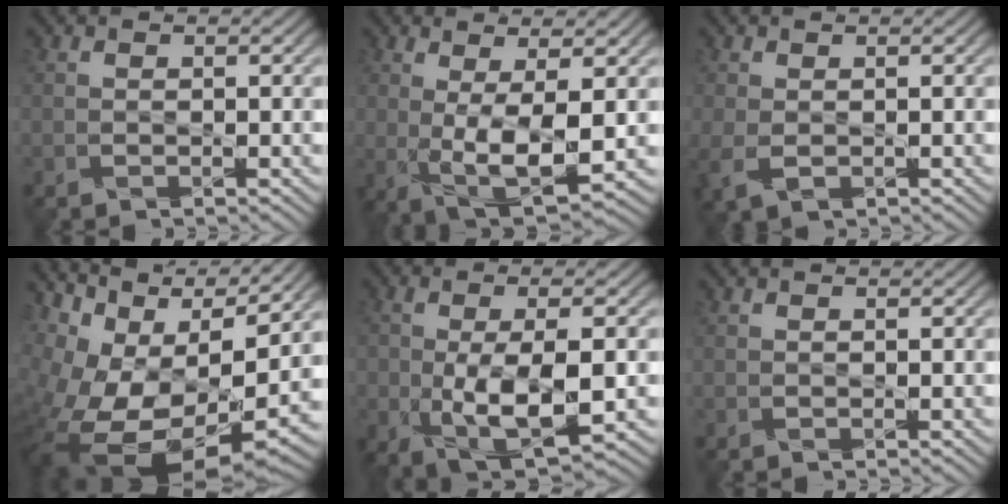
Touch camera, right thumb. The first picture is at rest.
{"total": 7.4, "force": [0.1, 2.2, 7.1], "torque": [-0.140, -0.006, 0.006]}
{"total": 3.1, "force": [-0.6, 1.9, 2.3], "torque": [-0.068, -0.010, -0.010]}
{"total": 16.3, "force": [-0.1, 9.3, 13.4], "torque": [-0.244, -0.003, 0.041]}
{"total": 10.3, "force": [-1.9, 4.7, 8.9], "torque": [-0.183, -0.020, -0.023]}
{"total": 0.0}